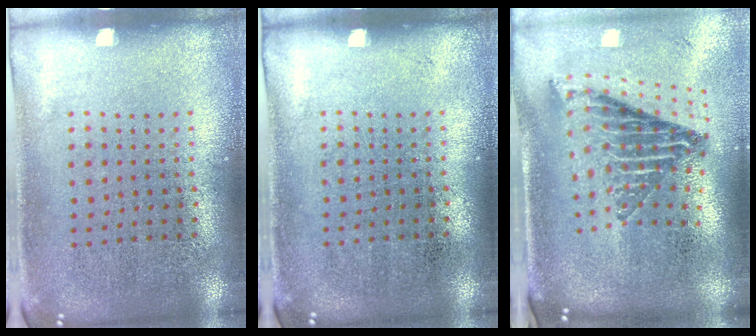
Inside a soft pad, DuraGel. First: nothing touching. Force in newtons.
{"total": 0.0}
{"total": 2.6, "press": 1.6, "slide": 2.0}